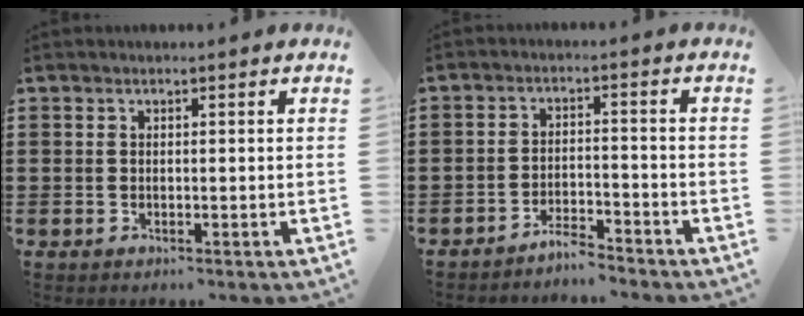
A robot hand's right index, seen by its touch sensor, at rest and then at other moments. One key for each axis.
{"total": 3.6, "fx": -3.5, "fy": 0.0, "fz": 0.5, "tx": -0.015, "ty": 0.001, "tz": -0.071}